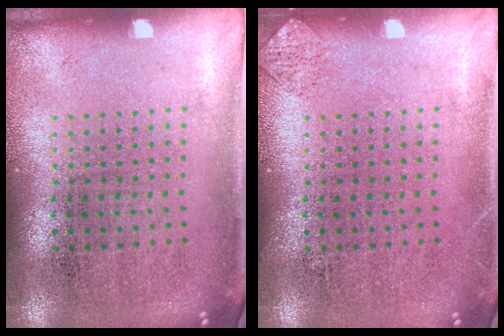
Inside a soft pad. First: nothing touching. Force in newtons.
{"total": 0.8, "press": 0.8, "slide": 0.1}